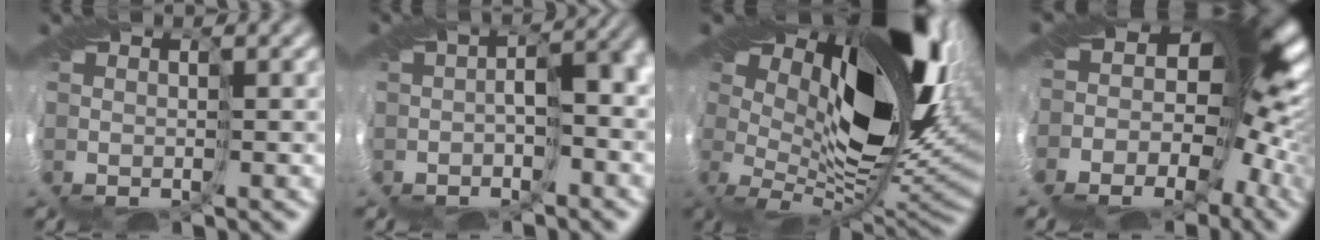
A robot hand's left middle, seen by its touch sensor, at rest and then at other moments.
{"total": 3.9, "force": [-1.3, 1.8, 3.2], "torque": [-0.035, 0.007, -0.022]}
{"total": 16.7, "force": [5.1, 7.8, 13.8], "torque": [-0.204, 0.007, 0.090]}
{"total": 15.5, "force": [-1.1, 10.3, 11.6], "torque": [-0.153, 0.024, -0.038]}